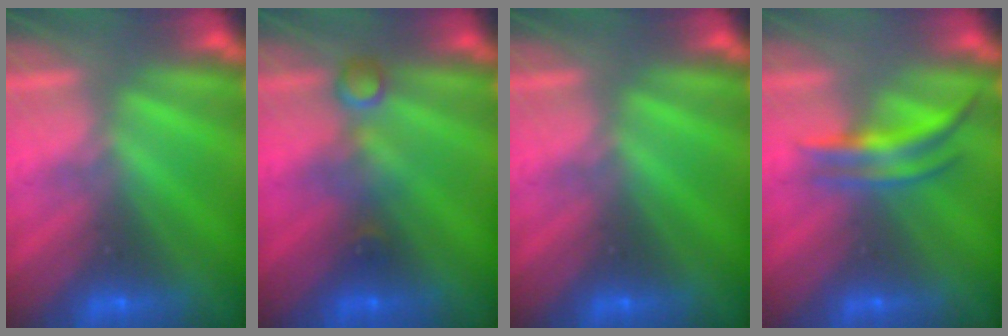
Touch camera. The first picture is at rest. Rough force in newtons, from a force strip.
{"total": 3.1}
{"total": 0.0}
{"total": 4.0}